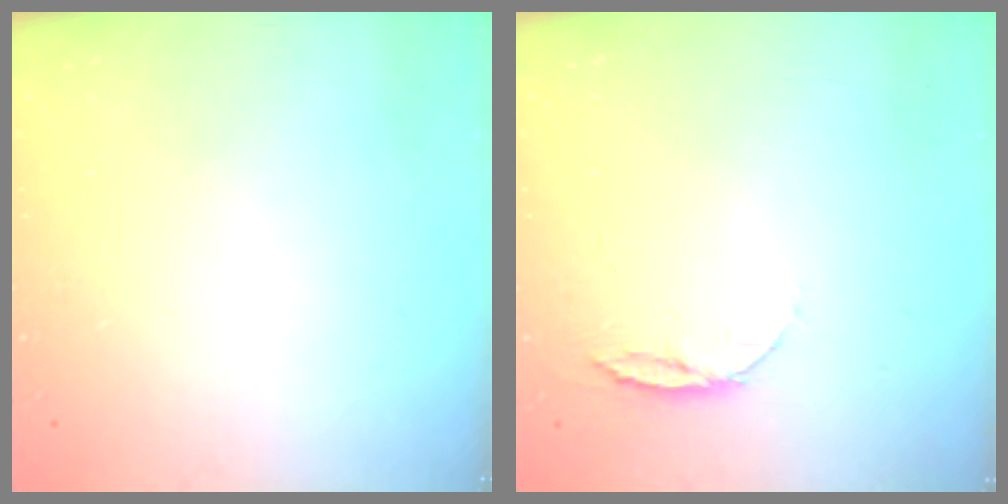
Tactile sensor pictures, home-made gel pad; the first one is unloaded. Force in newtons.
{"total": 6.6, "press": 6.5, "slide": 0.7}